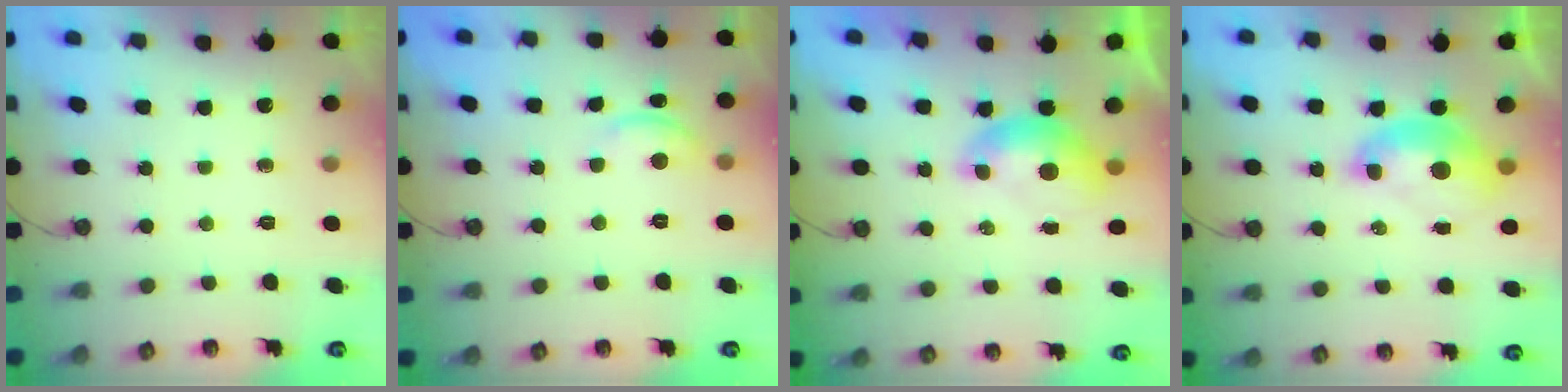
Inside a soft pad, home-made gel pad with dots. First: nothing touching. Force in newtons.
{"total": 1.4, "press": 1.3, "slide": 0.5}
{"total": 0.0}
{"total": 2.0, "press": 1.9, "slide": 0.7}